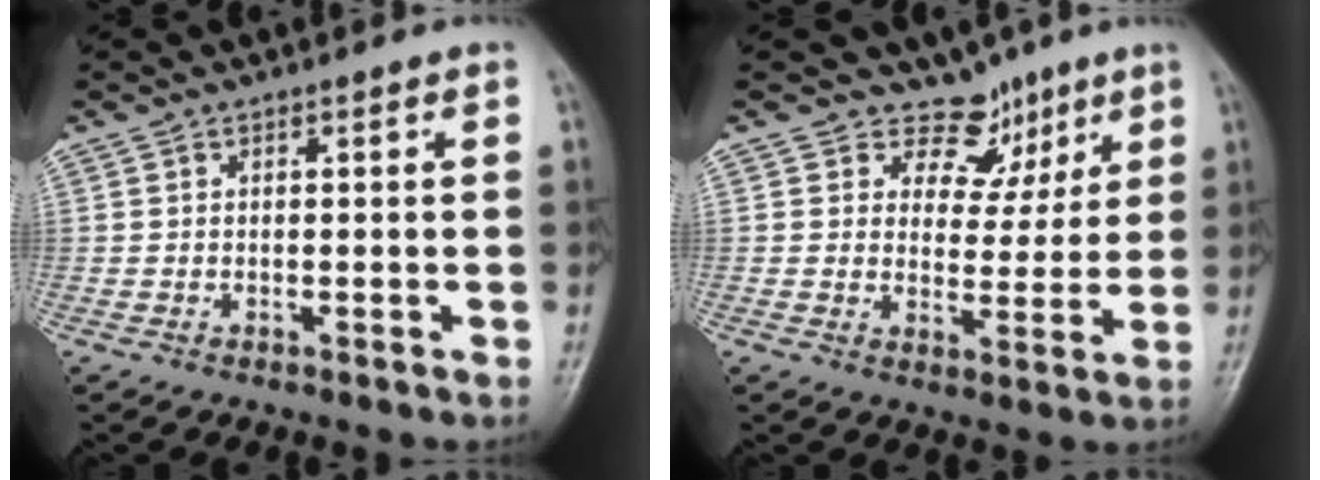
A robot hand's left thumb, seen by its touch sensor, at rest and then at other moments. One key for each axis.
{"total": 7.3, "fx": 5.4, "fy": 4.9, "fz": 0.4, "tx": 0.032, "ty": -0.038, "tz": 0.078}